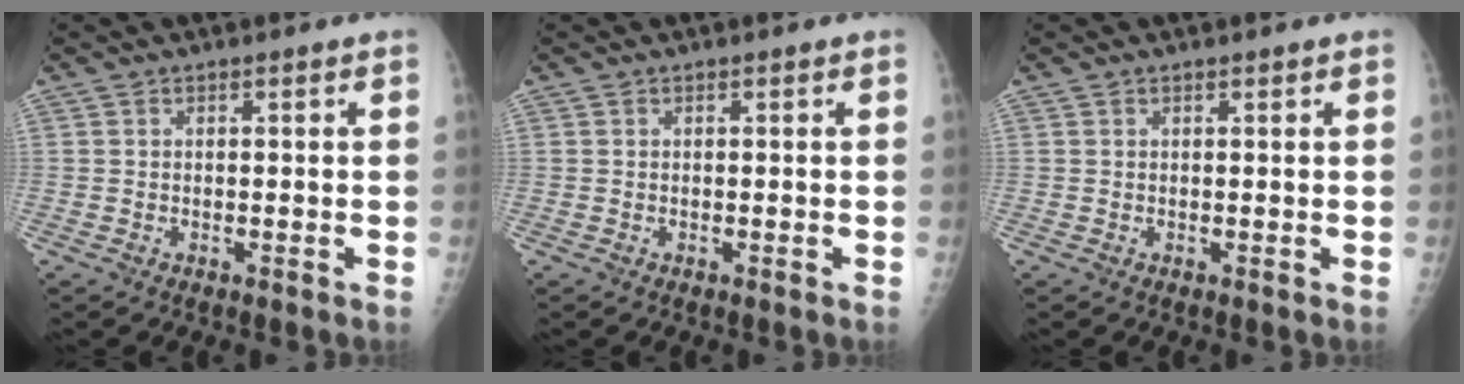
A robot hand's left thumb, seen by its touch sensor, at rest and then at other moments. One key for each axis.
{"total": 0.0}
{"total": 0.0}